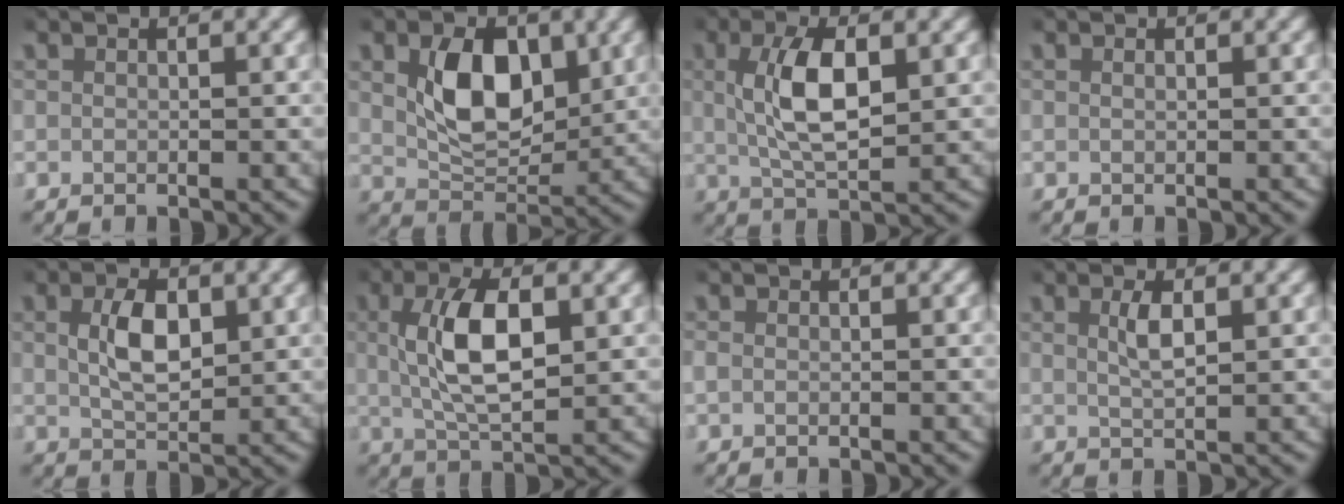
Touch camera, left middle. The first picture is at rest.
{"total": 6.2, "force": [1.5, 3.8, 4.6], "torque": [-0.077, -0.010, 0.028]}
{"total": 5.2, "force": [0.9, 1.9, 4.8], "torque": [-0.093, -0.007, 0.022]}
{"total": 0.0}
{"total": 3.7, "force": [0.8, 1.9, 3.1], "torque": [-0.058, -0.006, 0.017]}
{"total": 5.8, "force": [0.9, 2.2, 5.3], "torque": [-0.104, -0.005, 0.021]}
{"total": 0.9, "force": [-0.2, 0.6, 0.5], "torque": [-0.017, 0.000, -0.005]}
{"total": 2.1, "force": [0.7, 0.4, 1.9], "torque": [-0.038, -0.004, 0.015]}